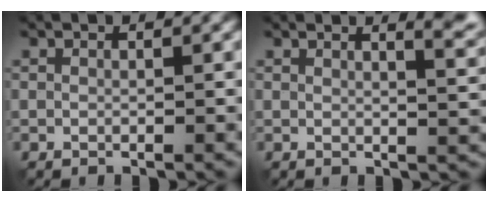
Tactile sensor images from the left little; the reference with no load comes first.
{"total": 4.5, "force": [3.2, 1.4, 2.8], "torque": [-0.014, 0.016, 0.028]}